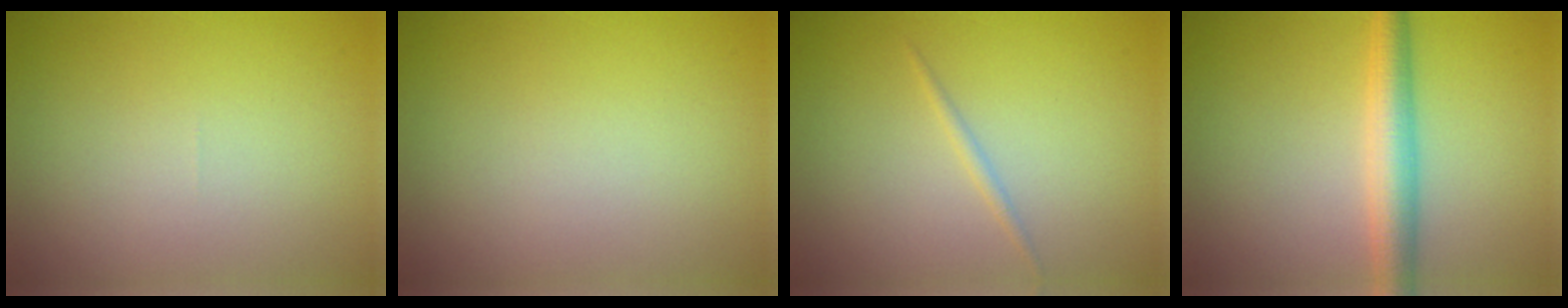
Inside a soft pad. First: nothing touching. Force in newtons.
{"total": 0.0}
{"total": 0.8, "press": 0.8, "slide": 0.0}
{"total": 3.9, "press": 3.9, "slide": 0.1}